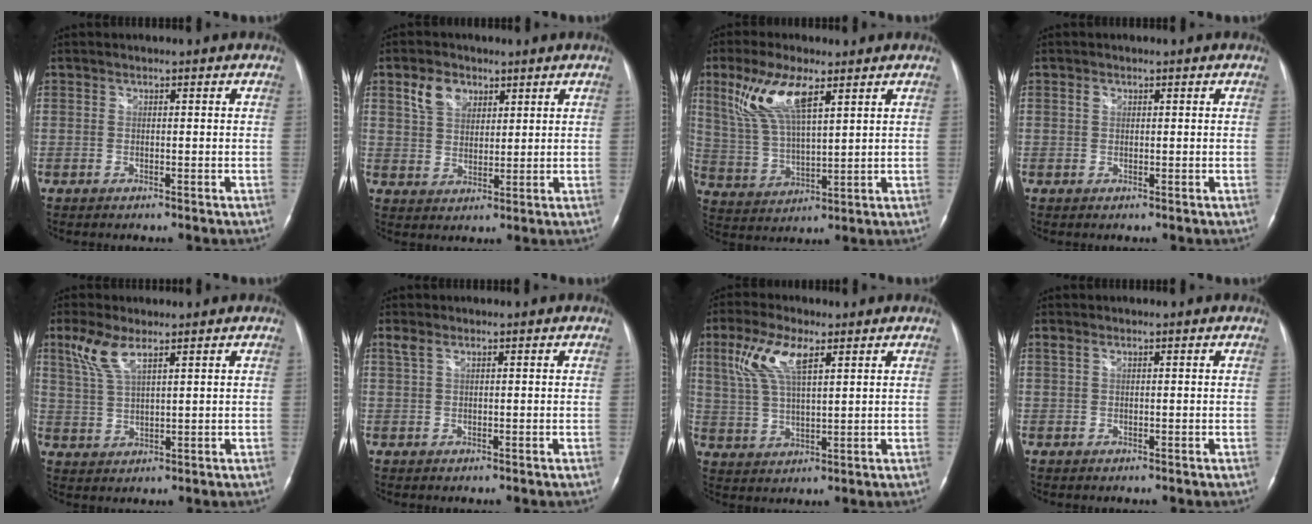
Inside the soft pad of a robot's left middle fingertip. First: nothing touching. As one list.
[{"total": 5.4, "force": [2.9, 3.8, 2.4], "torque": [-0.052, 0.013, 0.062]}, {"total": 10.5, "force": [5.5, 2.8, 8.6], "torque": [-0.192, 0.010, 0.114]}, {"total": 0.7, "force": [0.3, 0.6, 0.4], "torque": [-0.008, 0.005, 0.007]}, {"total": 5.7, "force": [3.5, 1.4, 4.2], "torque": [-0.105, 0.011, 0.078]}, {"total": 1.5, "force": [1.0, 0.5, 1.0], "torque": [-0.032, 0.019, 0.024]}, {"total": 8.5, "force": [4.0, 2.5, 7.1], "torque": [-0.163, 0.015, 0.082]}, {"total": 0.9, "force": [0.6, 0.3, 0.6], "torque": [-0.018, 0.015, 0.012]}]